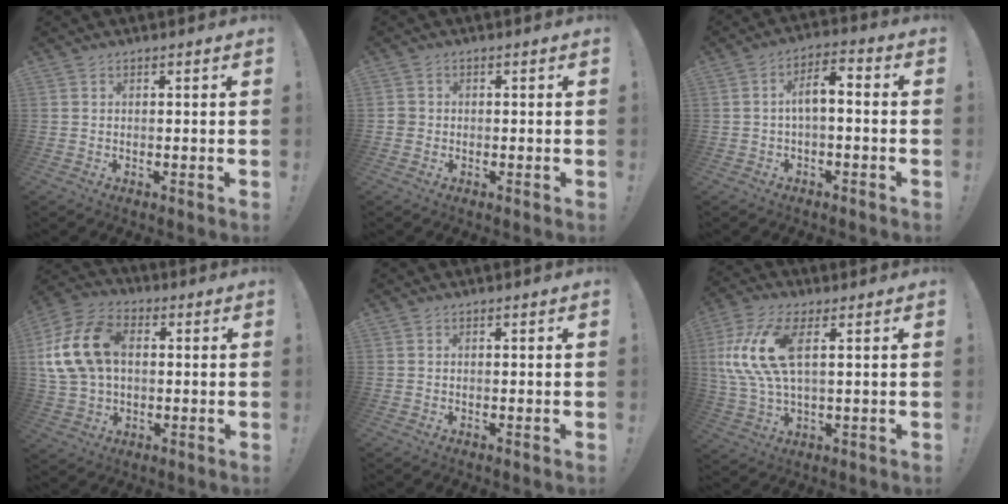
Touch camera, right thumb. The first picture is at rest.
{"total": 1.9, "force": [-0.5, 1.7, 0.7], "torque": [-0.015, 0.008, -0.007]}
{"total": 6.3, "force": [-0.8, 2.4, 5.7], "torque": [-0.093, 0.008, -0.017]}
{"total": 17.6, "force": [2.8, 12.6, 11.9], "torque": [-0.212, 0.005, 0.055]}
{"total": 0.0}
{"total": 15.3, "force": [4.1, 6.8, 13.0], "torque": [-0.252, -0.010, 0.071]}